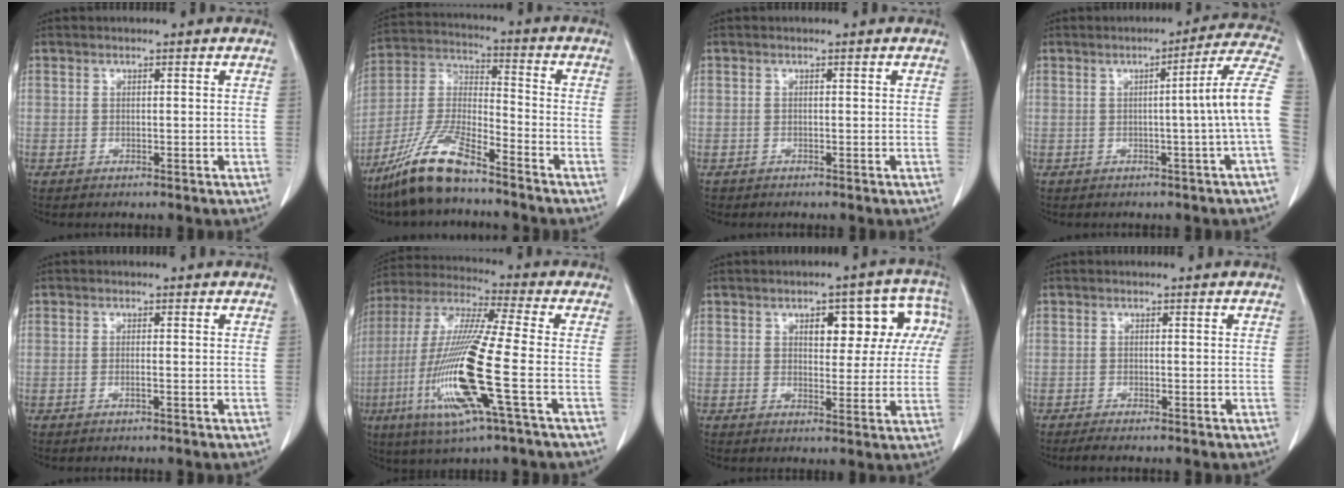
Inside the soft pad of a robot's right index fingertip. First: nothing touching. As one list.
[{"total": 12.4, "force": [-9.4, 2.1, 7.9], "torque": [-0.173, -0.012, -0.182]}, {"total": 0.5, "force": [-0.3, 0.4, 0.0], "torque": [-0.005, 0.003, -0.008]}, {"total": 9.3, "force": [-0.9, -2.1, 9.1], "torque": [-0.106, 0.012, -0.015]}, {"total": 0.7, "force": [-0.3, -0.1, 0.6], "torque": [-0.014, 0.000, -0.006]}, {"total": 17.9, "force": [-5.0, 0.2, 17.2], "torque": [-0.365, -0.020, -0.103]}, {"total": 9.7, "force": [3.2, 4.7, 7.9], "torque": [-0.082, 0.037, 0.038]}, {"total": 1.9, "force": [-1.5, -0.1, 1.0], "torque": [-0.017, -0.004, -0.025]}]